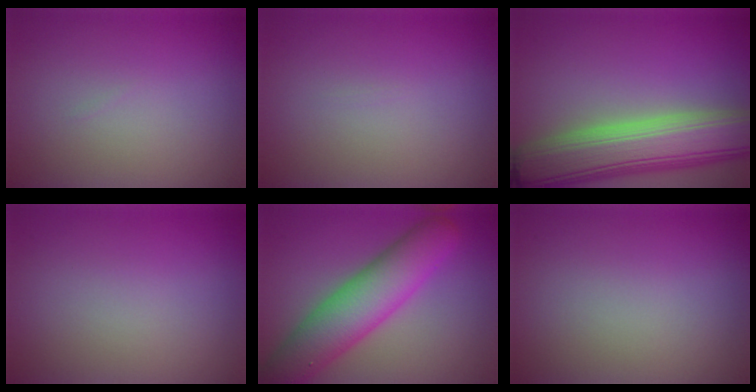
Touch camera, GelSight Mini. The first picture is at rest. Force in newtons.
{"total": 0.0}
{"total": 10.5, "press": 10.4, "slide": 0.8}
{"total": 0.0}
{"total": 8.3, "press": 8.3, "slide": 0.4}
{"total": 0.0}